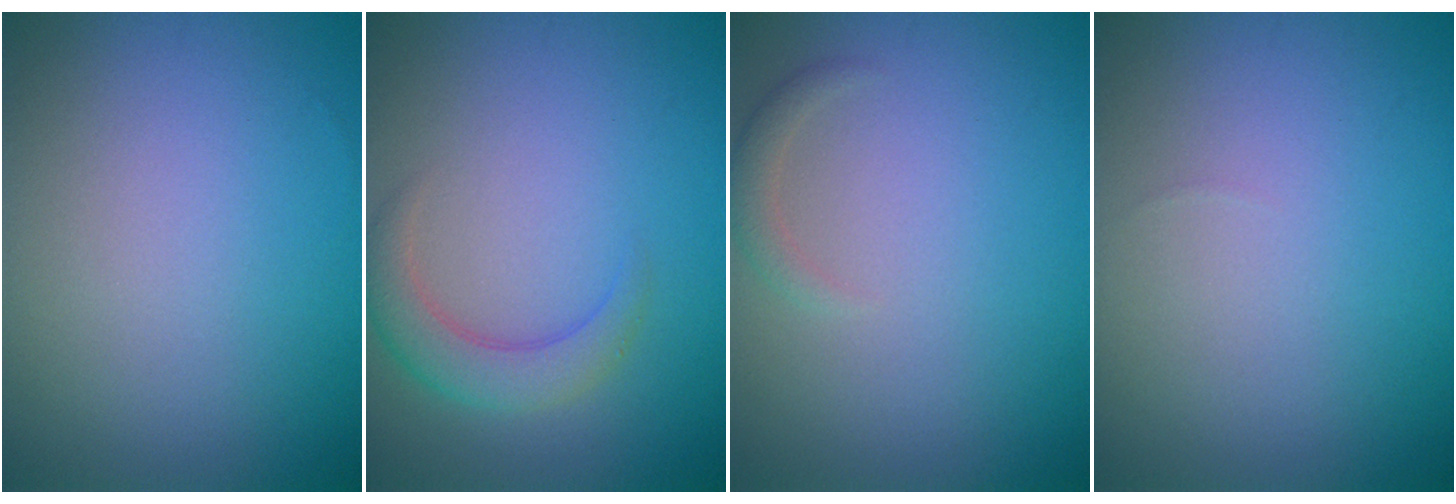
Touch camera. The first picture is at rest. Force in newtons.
{"total": 2.9, "press": 2.9, "slide": 0.2}
{"total": 1.1, "press": 1.1, "slide": 0.1}
{"total": 0.0}